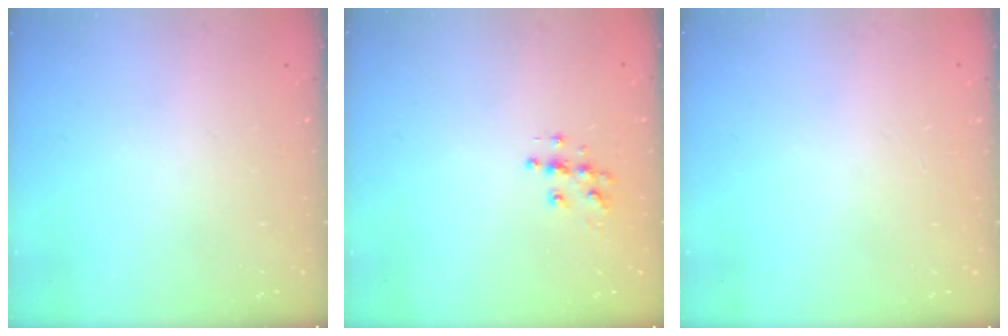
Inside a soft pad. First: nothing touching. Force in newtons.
{"total": 6.1, "press": 6.1, "slide": 0.3}
{"total": 0.0}